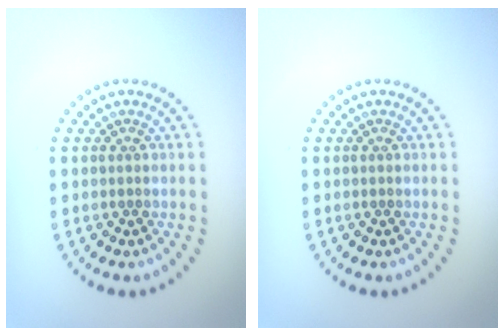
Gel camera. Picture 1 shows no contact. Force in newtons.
{"total": 0.0}